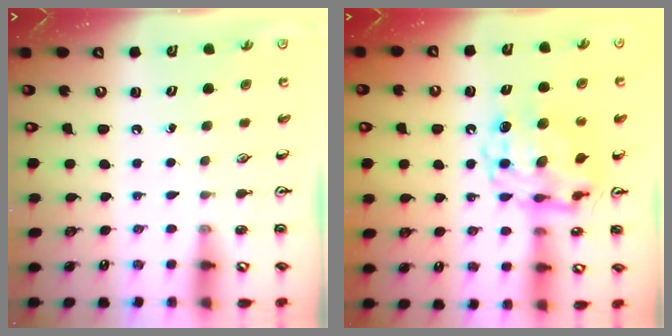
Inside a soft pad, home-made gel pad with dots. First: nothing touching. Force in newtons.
{"total": 13.3, "press": 13.3, "slide": 1.0}